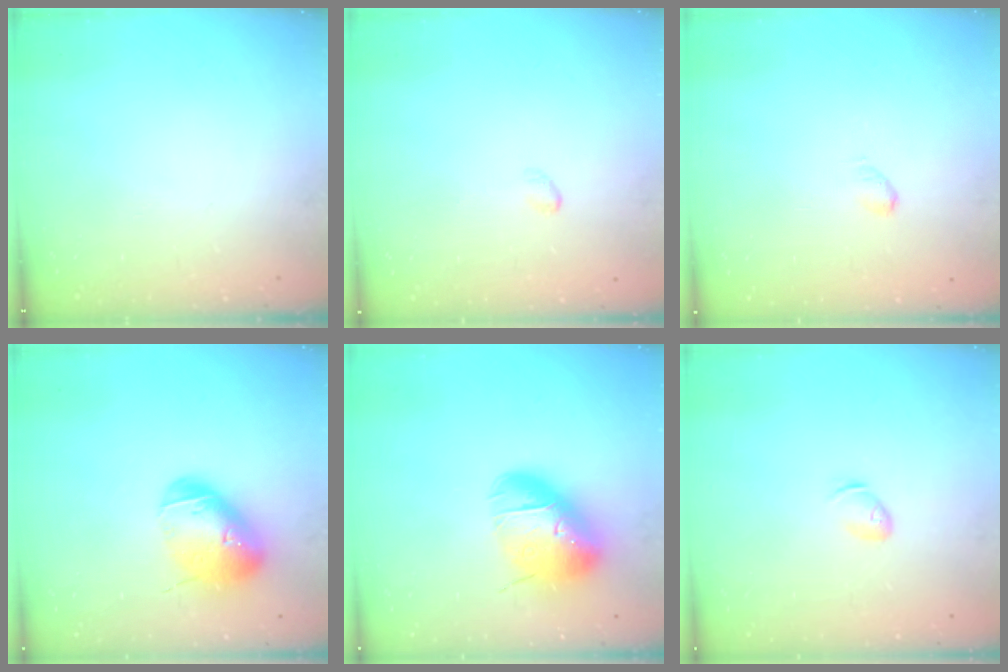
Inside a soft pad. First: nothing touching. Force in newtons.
{"total": 2.6, "press": 2.5, "slide": 0.5}
{"total": 2.9, "press": 2.9, "slide": 0.4}
{"total": 17.1, "press": 17.0, "slide": 2.2}
{"total": 18.5, "press": 18.3, "slide": 2.9}
{"total": 5.5, "press": 5.4, "slide": 1.1}